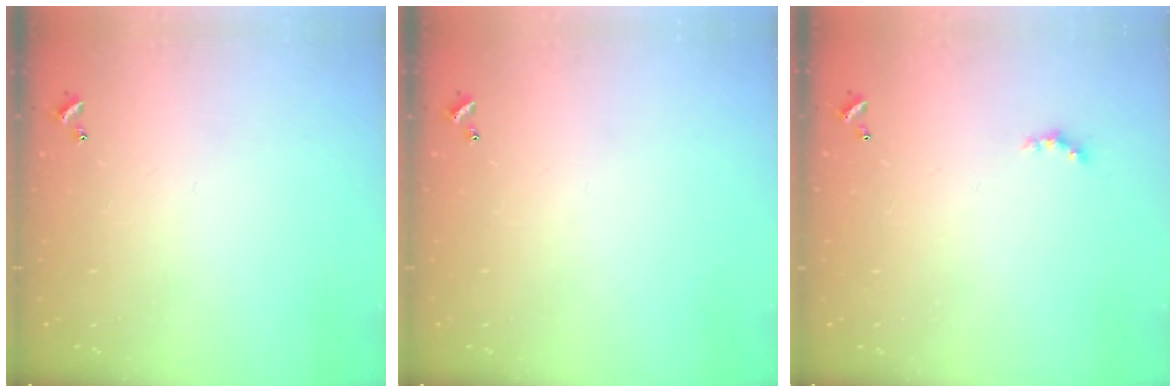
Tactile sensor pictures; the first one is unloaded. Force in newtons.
{"total": 0.0}
{"total": 1.6, "press": 1.6, "slide": 0.4}